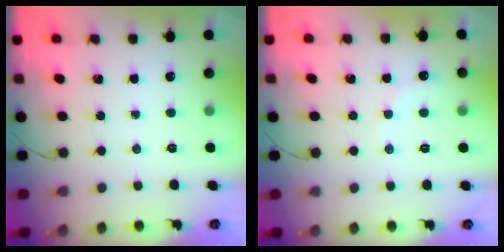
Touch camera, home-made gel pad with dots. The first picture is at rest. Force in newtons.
{"total": 5.1, "press": 4.9, "slide": 1.1}